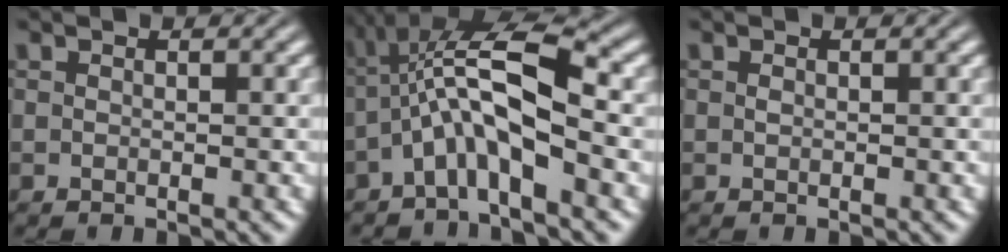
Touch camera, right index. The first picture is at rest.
{"total": 7.4, "force": [0.8, 3.0, 6.7], "torque": [-0.127, -0.007, 0.017]}
{"total": 0.7, "force": [-0.1, -0.7, 0.0], "torque": [-0.001, -0.006, 0.006]}